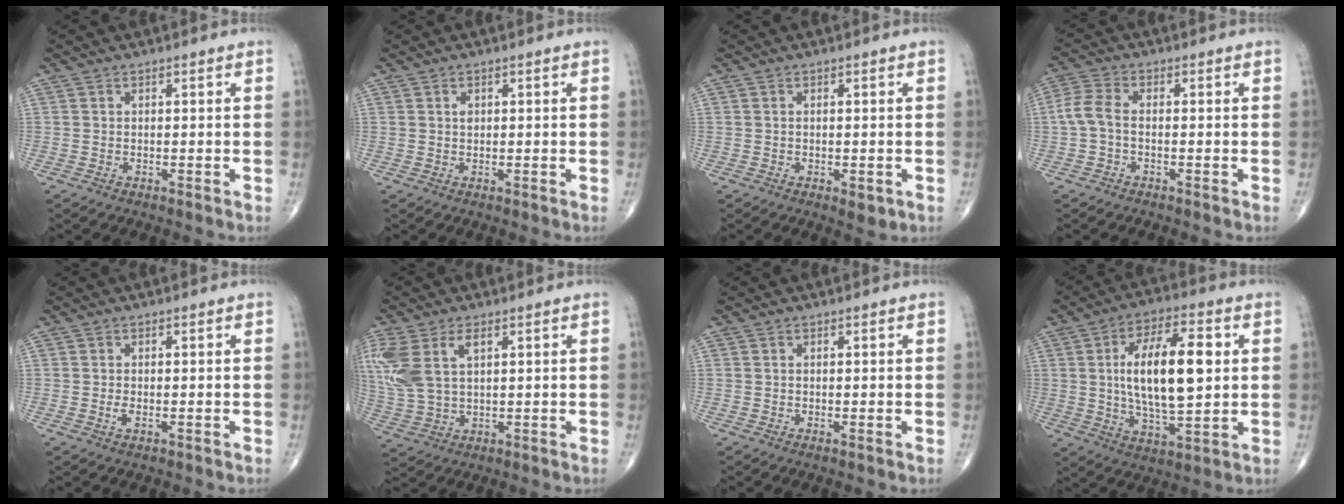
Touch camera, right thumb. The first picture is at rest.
{"total": 1.0, "force": [0.3, 0.7, 0.6], "torque": [-0.006, 0.000, 0.005]}
{"total": 2.6, "force": [-0.8, 1.2, 2.1], "torque": [-0.022, -0.001, -0.006]}
{"total": 4.5, "force": [-0.7, 2.5, 3.7], "torque": [-0.089, 0.012, -0.025]}
{"total": 1.3, "force": [-0.3, 0.5, 1.2], "torque": [-0.024, -0.003, -0.006]}
{"total": 12.5, "force": [4.1, 7.0, 9.4], "torque": [-0.237, 0.002, 0.093]}
{"total": 0.0}
{"total": 17.5, "force": [2.4, 7.1, 15.9], "torque": [-0.261, -0.001, 0.041]}